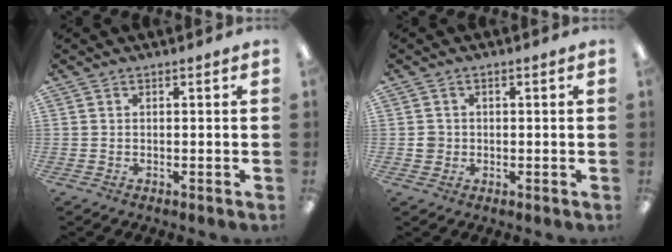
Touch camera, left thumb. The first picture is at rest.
{"total": 2.4, "force": [-0.2, 2.3, 0.6], "torque": [-0.003, 0.001, -0.007]}